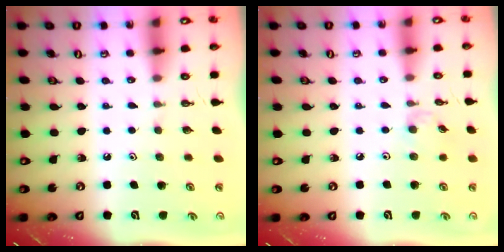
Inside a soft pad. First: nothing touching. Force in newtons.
{"total": 2.5, "press": 2.4, "slide": 0.4}